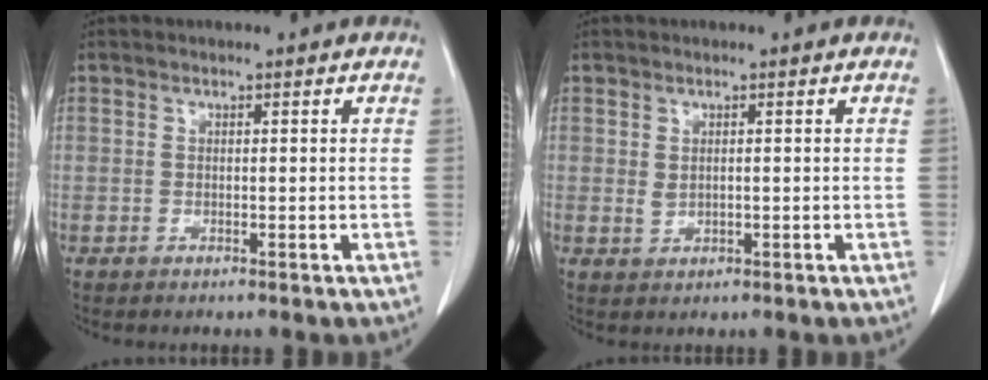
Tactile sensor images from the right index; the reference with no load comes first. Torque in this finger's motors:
{"motor_torque": [0.11, -0.11, 0.05, 0.02]}